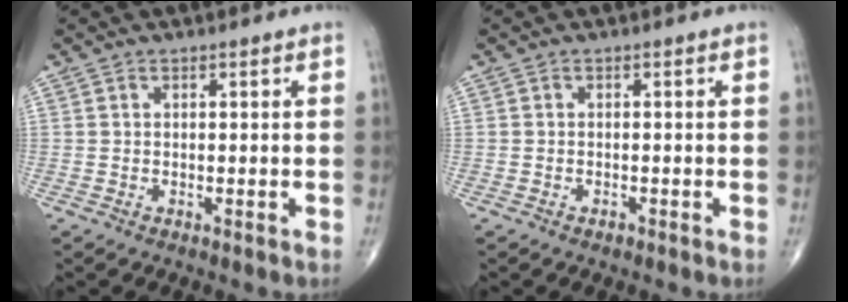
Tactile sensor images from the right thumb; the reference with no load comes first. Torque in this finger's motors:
{"motor_torque": [-0.19, 0.04, -0.14, -0.10, -0.01]}